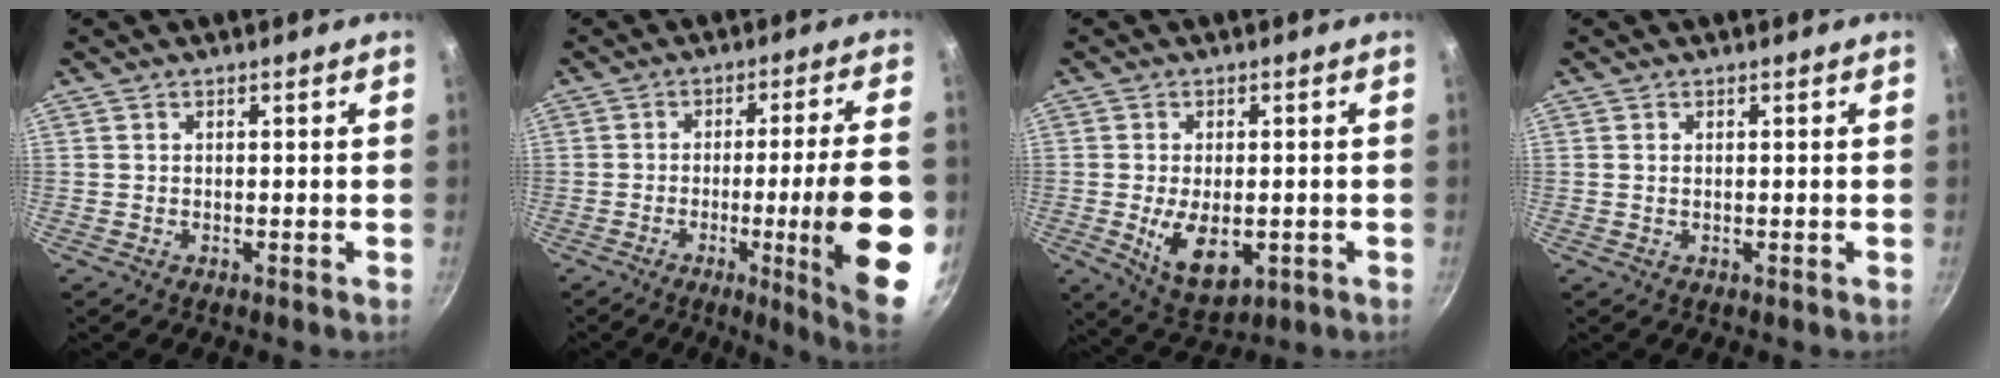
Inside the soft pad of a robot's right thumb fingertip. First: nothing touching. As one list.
[{"total": 18.0, "force": [-4.5, 1.1, 17.4], "torque": [-0.233, 0.016, -0.054]}, {"total": 9.3, "force": [-1.8, 5.1, 7.5], "torque": [-0.117, -0.011, -0.013]}, {"total": 0.5, "force": [0.1, 0.3, 0.4], "torque": [-0.007, 0.001, 0.002]}]